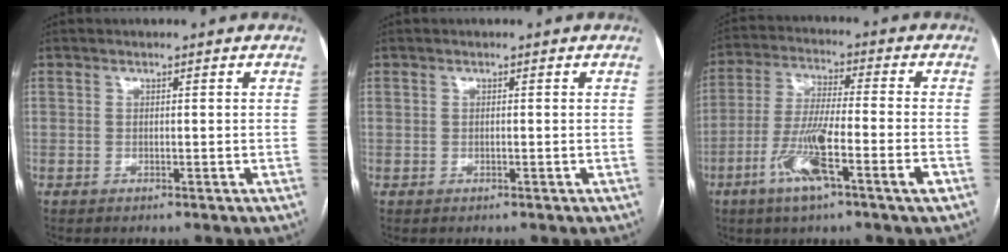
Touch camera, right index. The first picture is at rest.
{"total": 0.0}
{"total": 11.6, "force": [-5.1, 0.5, 10.4], "torque": [-0.198, -0.008, -0.095]}